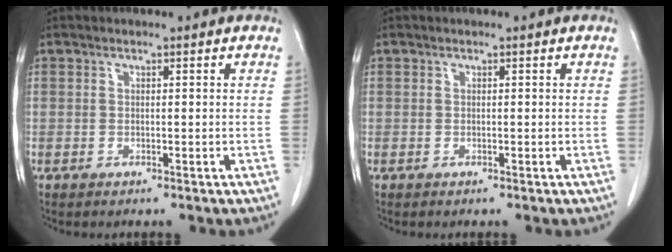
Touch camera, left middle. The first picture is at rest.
{"total": 0.0}